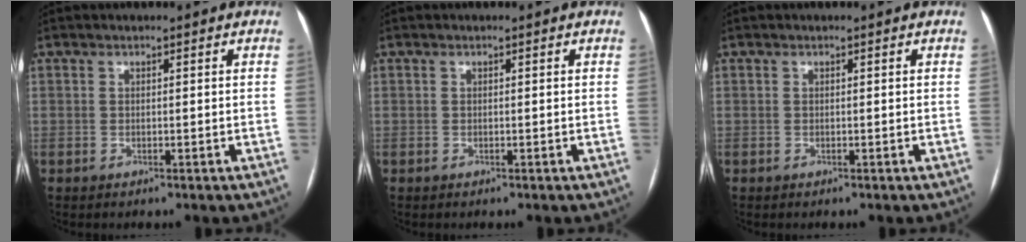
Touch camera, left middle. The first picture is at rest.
{"total": 0.0}
{"total": 0.0}